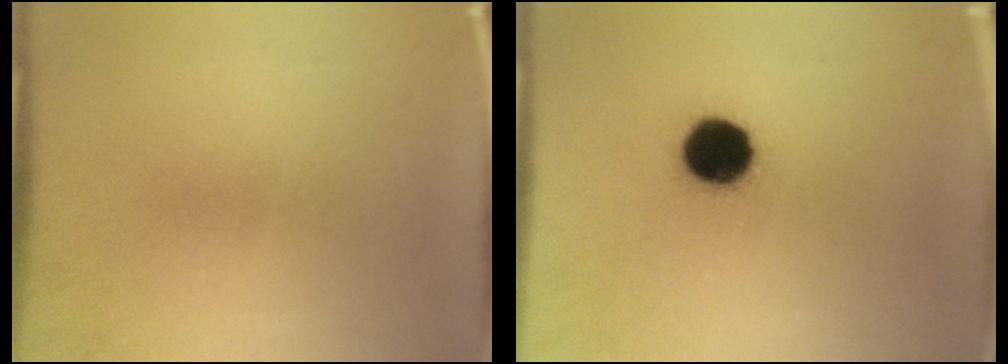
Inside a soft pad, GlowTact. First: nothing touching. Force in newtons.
{"total": 10.7}